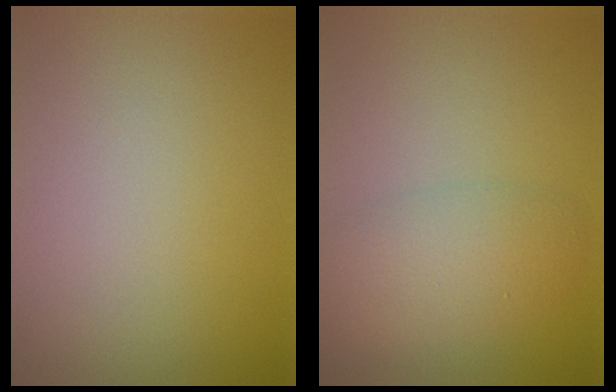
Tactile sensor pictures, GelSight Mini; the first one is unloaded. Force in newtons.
{"total": 3.7, "press": 3.7, "slide": 0.1}